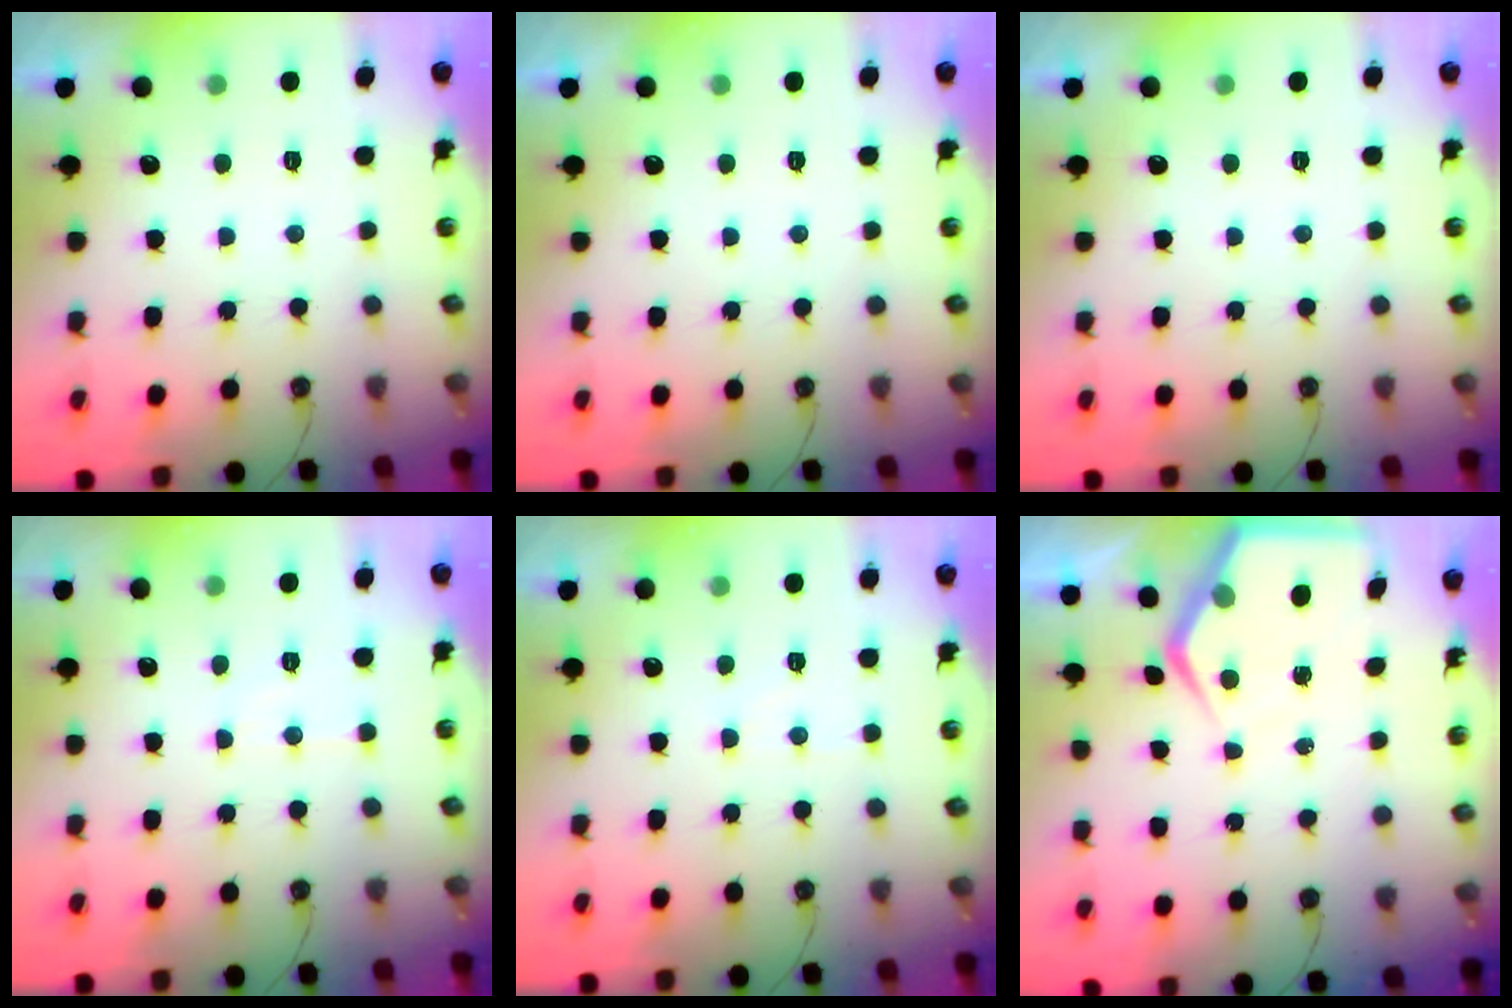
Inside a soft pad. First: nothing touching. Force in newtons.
{"total": 0.0}
{"total": 0.0}
{"total": 5.8, "press": 5.8, "slide": 0.5}
{"total": 2.9, "press": 2.9, "slide": 0.5}
{"total": 6.7, "press": 6.7, "slide": 0.6}